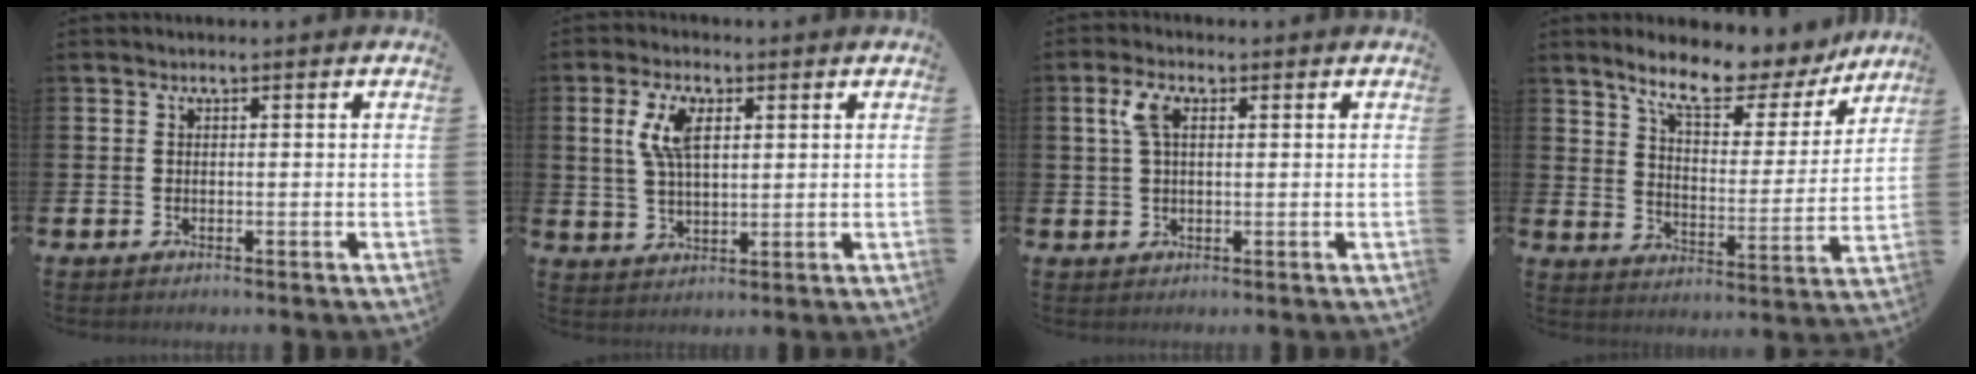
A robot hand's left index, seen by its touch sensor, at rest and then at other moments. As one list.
[{"total": 6.4, "force": [2.7, 3.0, 5.0], "torque": [-0.083, -0.001, 0.042]}, {"total": 4.3, "force": [1.9, 1.9, 3.3], "torque": [-0.066, 0.007, 0.030]}, {"total": 9.7, "force": [8.4, 2.7, 4.1], "torque": [-0.108, -0.051, 0.142]}]